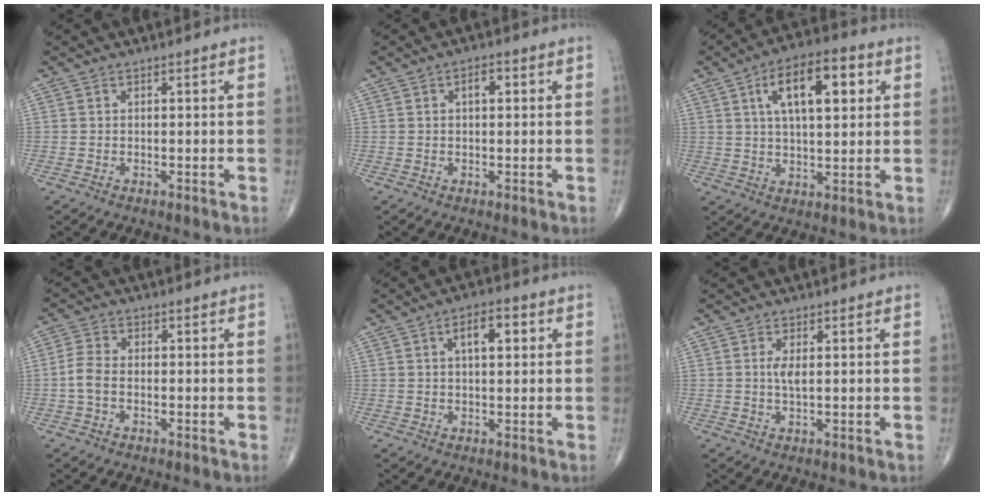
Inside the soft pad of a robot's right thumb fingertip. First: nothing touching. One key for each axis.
{"total": 2.3, "fx": 0.6, "fy": 1.1, "fz": 1.9, "tx": -0.029, "ty": 0.004, "tz": 0.007}
{"total": 13.4, "fx": 4.4, "fy": 5.8, "fz": 11.3, "tx": -0.167, "ty": 0.003, "tz": 0.068}
{"total": 4.0, "fx": -0.9, "fy": 2.5, "fz": 3.0, "tx": -0.071, "ty": 0.012, "tz": -0.024}
{"total": 5.8, "fx": 1.8, "fy": 2.6, "fz": 4.9, "tx": -0.066, "ty": 0.005, "tz": 0.025}
{"total": 2.4, "fx": 0.4, "fy": 0.7, "fz": 2.3, "tx": -0.048, "ty": -0.005, "tz": 0.010}